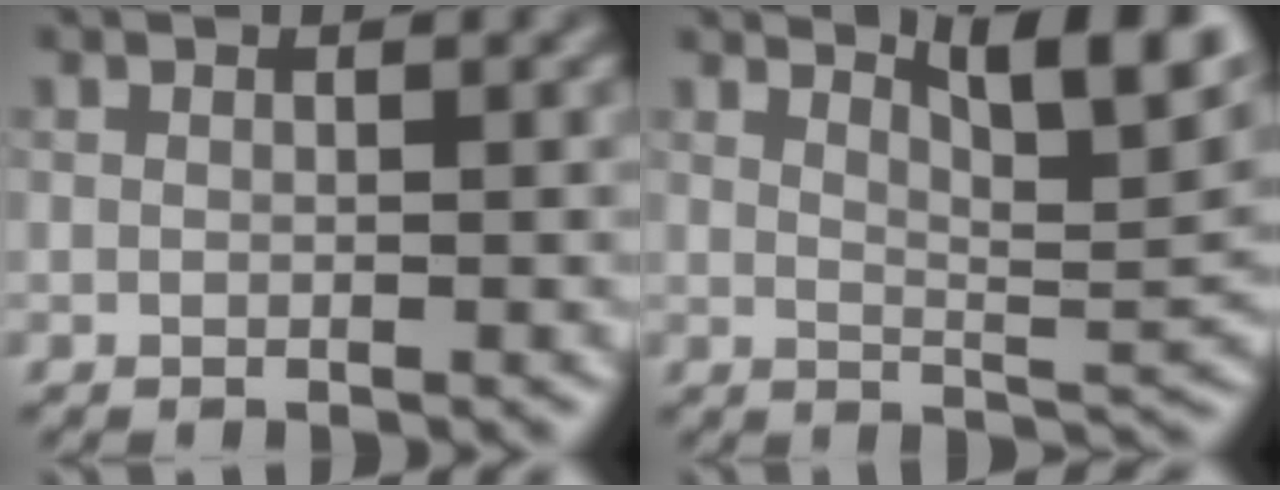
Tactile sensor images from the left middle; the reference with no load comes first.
{"total": 8.2, "force": [5.2, 2.0, 5.9], "torque": [-0.067, 0.010, 0.071]}